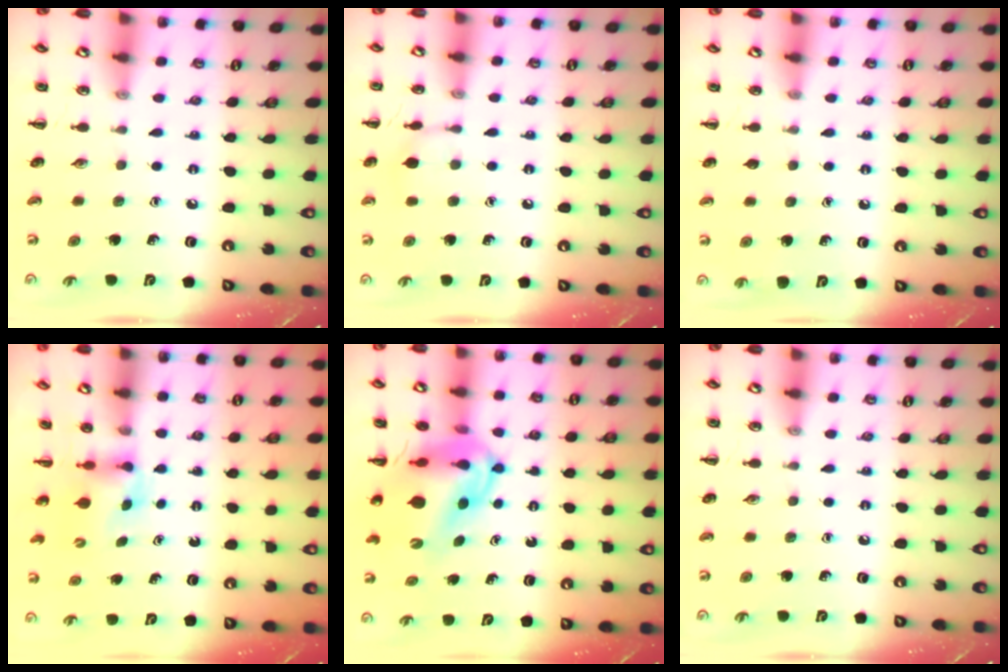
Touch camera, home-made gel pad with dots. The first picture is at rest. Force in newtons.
{"total": 7.7, "press": 7.4, "slide": 1.9}
{"total": 0.0}
{"total": 2.9, "press": 2.6, "slide": 1.2}
{"total": 11.0, "press": 10.5, "slide": 3.4}
{"total": 0.0}